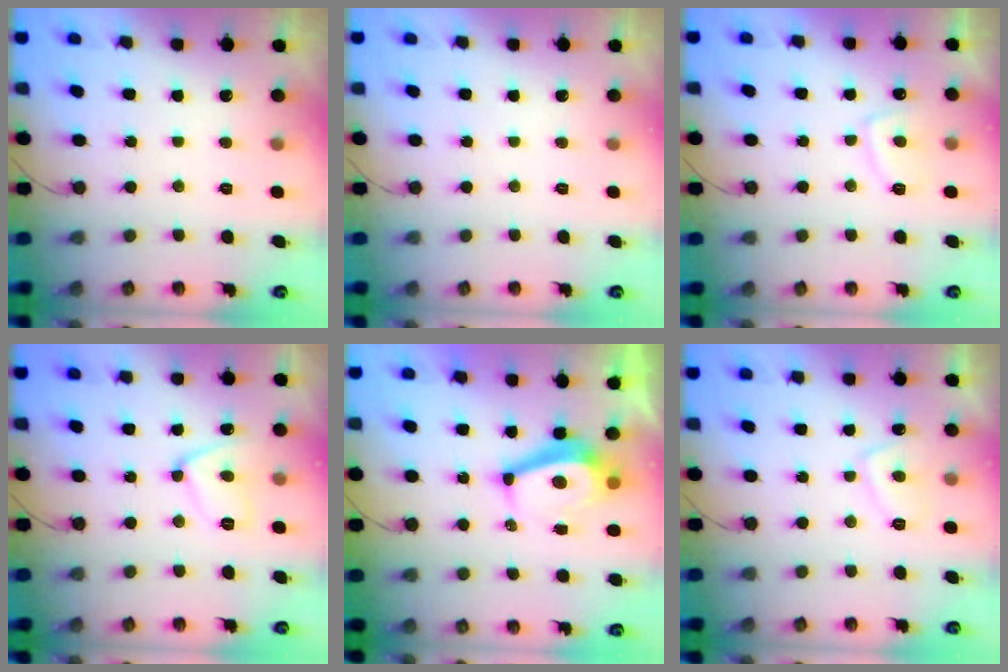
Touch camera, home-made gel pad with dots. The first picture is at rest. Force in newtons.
{"total": 0.0}
{"total": 5.7, "press": 5.6, "slide": 1.0}
{"total": 9.7, "press": 9.6, "slide": 1.9}
{"total": 8.6, "press": 8.5, "slide": 0.9}
{"total": 3.9, "press": 3.8, "slide": 1.0}